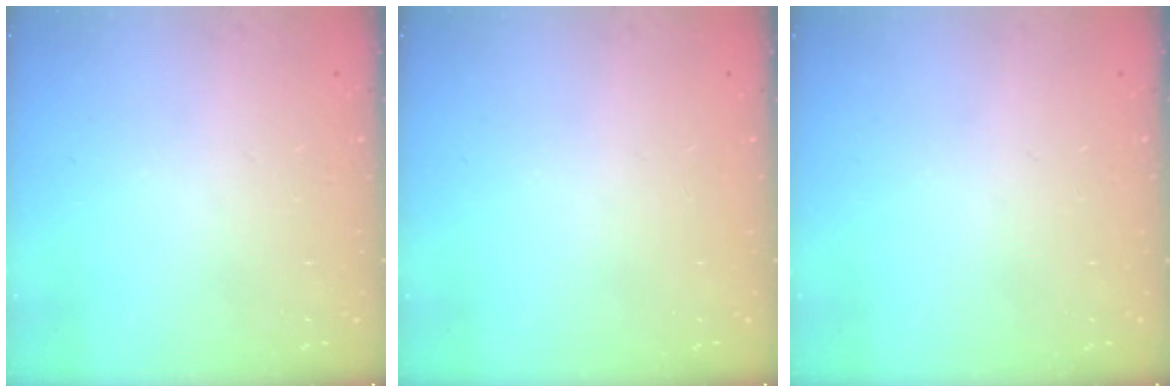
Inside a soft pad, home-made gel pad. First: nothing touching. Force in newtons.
{"total": 0.0}
{"total": 0.0}